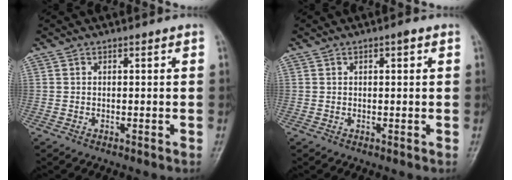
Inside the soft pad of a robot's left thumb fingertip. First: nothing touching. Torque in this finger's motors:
{"motor_torque": [-0.43, -0.30, -0.12, 0.12, -0.05]}